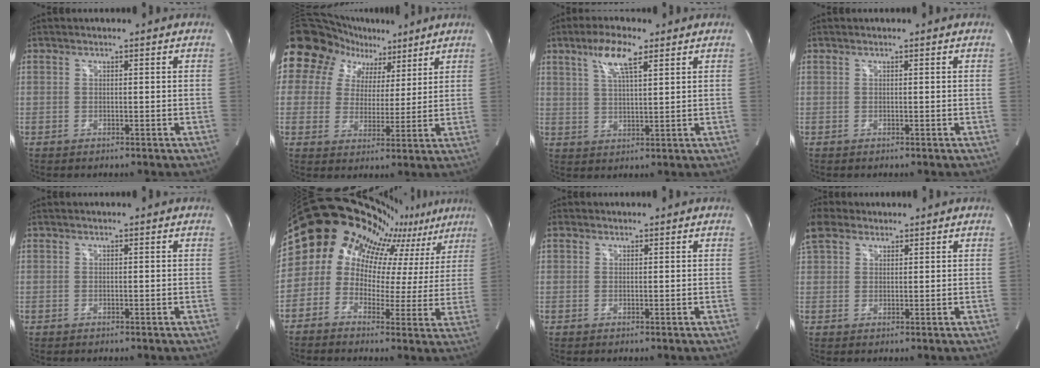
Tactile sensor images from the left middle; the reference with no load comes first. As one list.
[{"total": 10.7, "force": [7.0, 7.5, 2.9], "torque": [-0.047, 0.040, 0.113]}, {"total": 6.8, "force": [3.9, 1.3, 5.4], "torque": [-0.109, 0.006, 0.072]}, {"total": 0.0}, {"total": 0.0}, {"total": 13.1, "force": [11.5, 5.0, 3.7], "torque": [-0.064, -0.004, 0.117]}, {"total": 0.8, "force": [0.0, -0.6, -0.5], "torque": [0.012, -0.008, -0.003]}, {"total": 5.7, "force": [4.4, 2.8, 2.2], "torque": [-0.072, 0.025, 0.096]}]